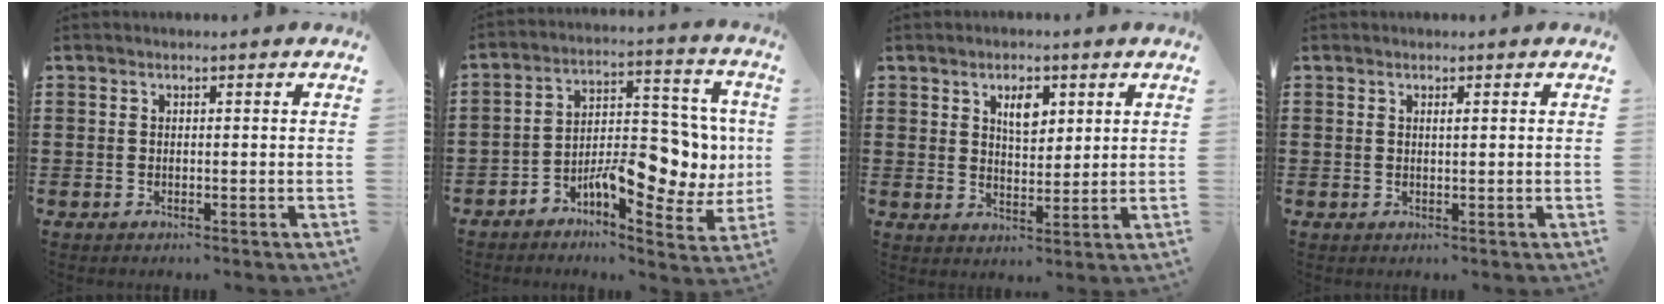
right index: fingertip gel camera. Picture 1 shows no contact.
{"total": 10.1, "force": [-2.9, 5.3, 8.2], "torque": [-0.115, 0.011, -0.047]}
{"total": 4.3, "force": [2.0, 2.3, 3.1], "torque": [-0.053, 0.004, 0.031]}
{"total": 0.7, "force": [0.2, 0.1, 0.6], "torque": [-0.012, 0.000, 0.004]}